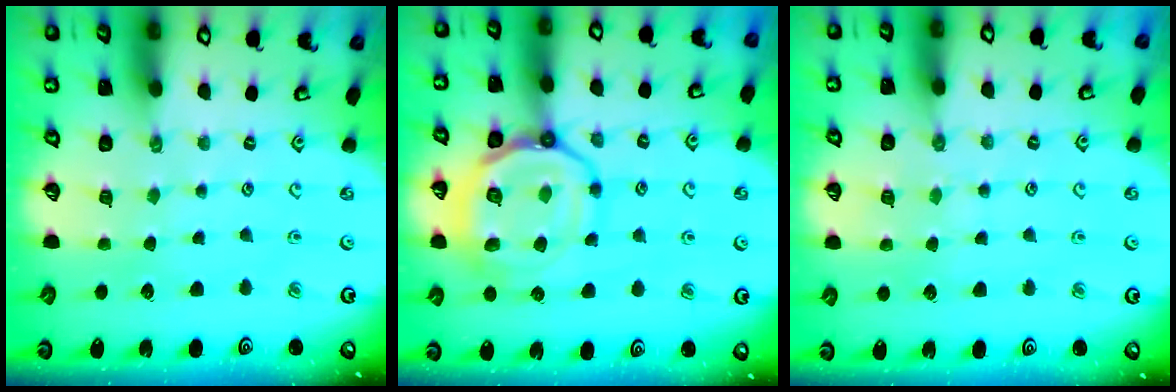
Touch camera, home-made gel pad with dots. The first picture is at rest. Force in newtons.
{"total": 17.9, "press": 17.8, "slide": 1.8}
{"total": 4.8, "press": 4.8, "slide": 0.6}